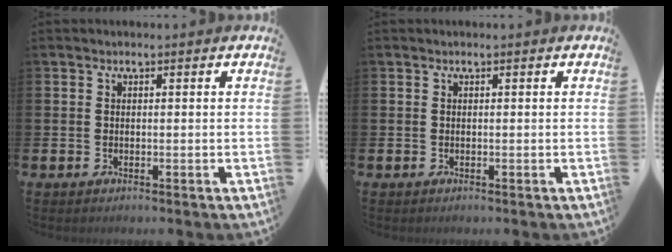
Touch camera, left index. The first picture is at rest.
{"total": 0.0}